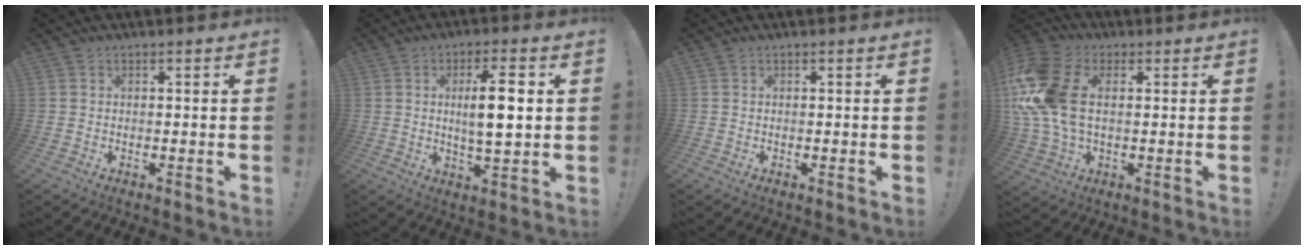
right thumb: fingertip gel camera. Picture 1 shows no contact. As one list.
[{"total": 9.7, "force": [1.5, 2.1, 9.4], "torque": [-0.154, -0.005, 0.016]}, {"total": 0.0}, {"total": 18.4, "force": [2.5, 12.0, 13.7], "torque": [-0.287, 0.003, 0.047]}]